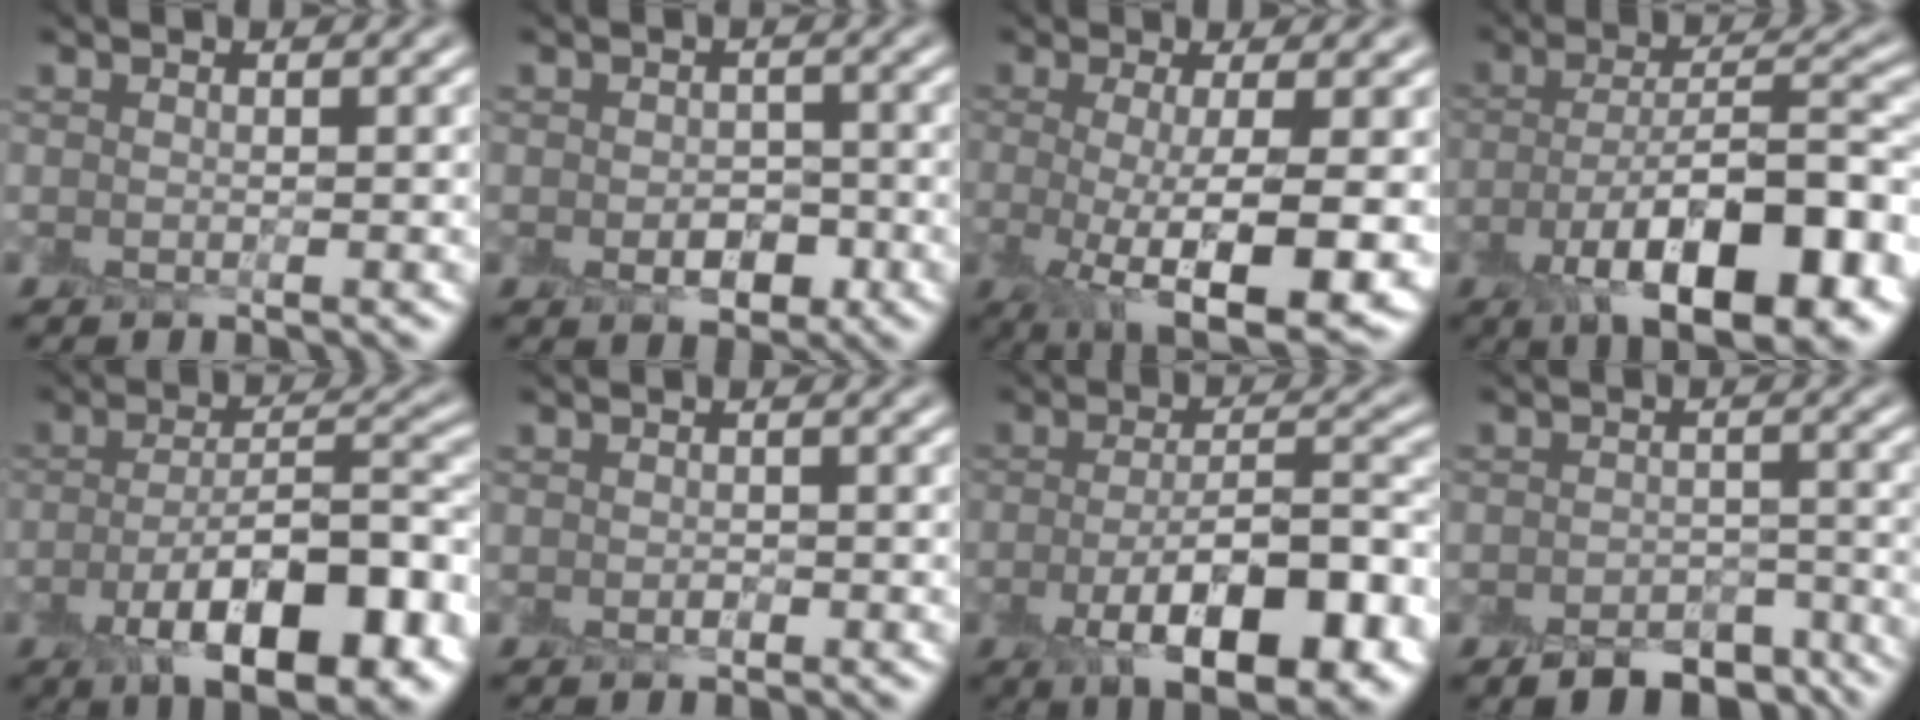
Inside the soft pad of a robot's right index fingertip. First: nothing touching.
{"total": 2.8, "force": [-0.8, 2.0, 1.9], "torque": [-0.026, -0.011, -0.013]}
{"total": 8.7, "force": [-1.7, 2.3, 8.2], "torque": [-0.126, -0.022, -0.023]}
{"total": 12.1, "force": [-5.4, 4.6, 9.8], "torque": [-0.157, -0.008, -0.083]}
{"total": 10.9, "force": [-4.8, 4.2, 8.8], "torque": [-0.137, -0.003, -0.075]}
{"total": 0.7, "force": [-0.3, 0.5, 0.4], "torque": [-0.006, -0.006, -0.006]}
{"total": 9.6, "force": [-4.0, 3.5, 8.0], "torque": [-0.128, -0.003, -0.062]}
{"total": 5.3, "force": [-4.1, 2.7, 2.1], "torque": [-0.021, -0.019, -0.058]}